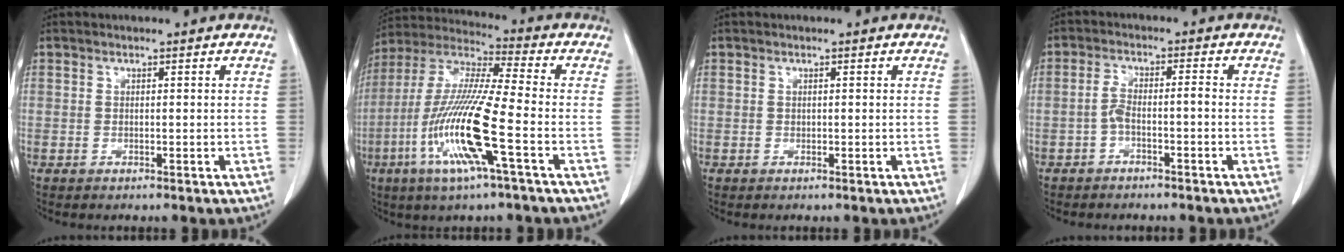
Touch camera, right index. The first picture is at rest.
{"total": 15.8, "force": [-5.2, 0.2, 14.9], "torque": [-0.313, -0.014, -0.109]}
{"total": 0.0}
{"total": 3.3, "force": [-1.6, 0.6, 2.8], "torque": [-0.058, 0.017, -0.029]}